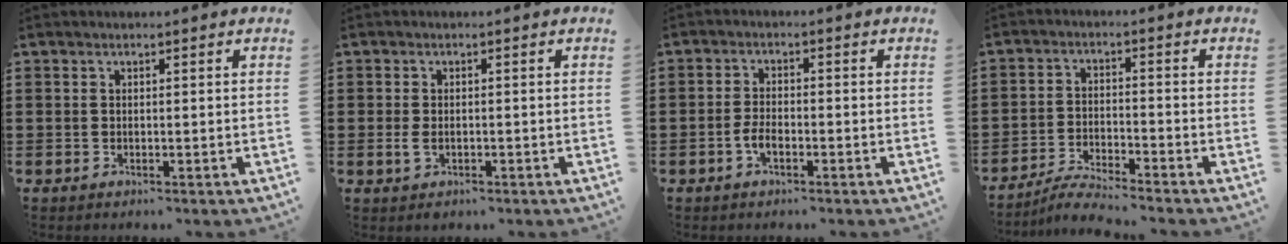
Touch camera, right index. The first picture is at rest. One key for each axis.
{"total": 1.9, "fx": -0.4, "fy": 0.9, "fz": 1.6, "tx": -0.042, "ty": -0.006, "tz": -0.009}
{"total": 2.8, "fx": -1.3, "fy": 1.1, "fz": 2.2, "tx": -0.056, "ty": -0.001, "tz": -0.028}
{"total": 4.1, "fx": -4.0, "fy": -0.1, "fz": 1.1, "tx": -0.027, "ty": -0.002, "tz": -0.080}